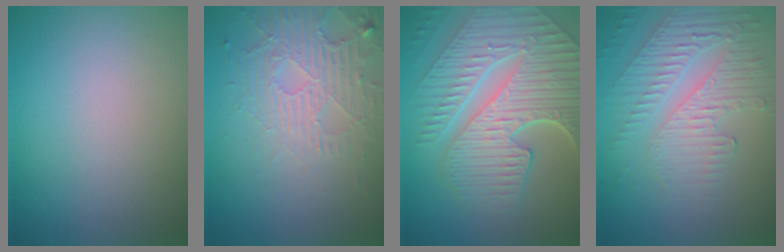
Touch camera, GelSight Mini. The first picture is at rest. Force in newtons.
{"total": 5.2, "press": 3.4, "slide": 4.0}
{"total": 9.8, "press": 6.5, "slide": 7.3}
{"total": 5.6, "press": 3.2, "slide": 4.5}